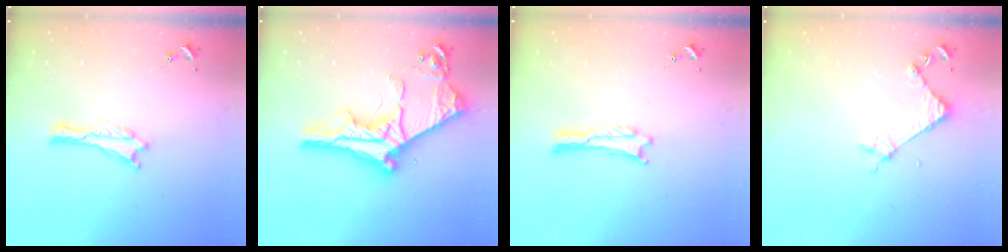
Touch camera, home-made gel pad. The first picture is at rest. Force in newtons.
{"total": 11.5, "press": 11.5, "slide": 1.2}
{"total": 0.0}
{"total": 4.2, "press": 4.2, "slide": 0.3}